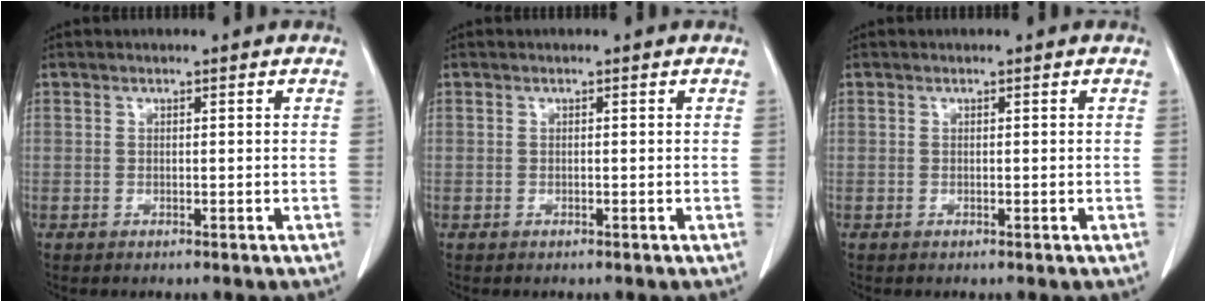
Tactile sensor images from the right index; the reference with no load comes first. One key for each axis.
{"total": 0.0}
{"total": 0.0}